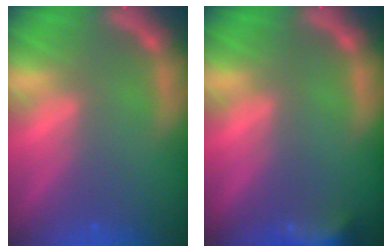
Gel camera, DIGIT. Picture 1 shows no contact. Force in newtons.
{"total": 5.5}